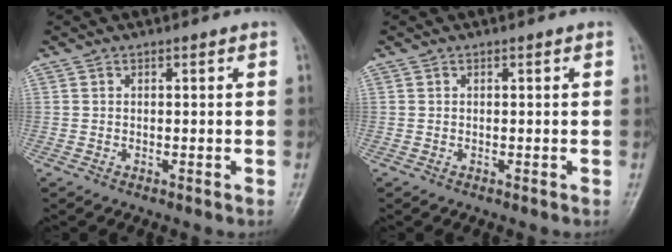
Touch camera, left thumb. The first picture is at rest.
{"total": 0.0}